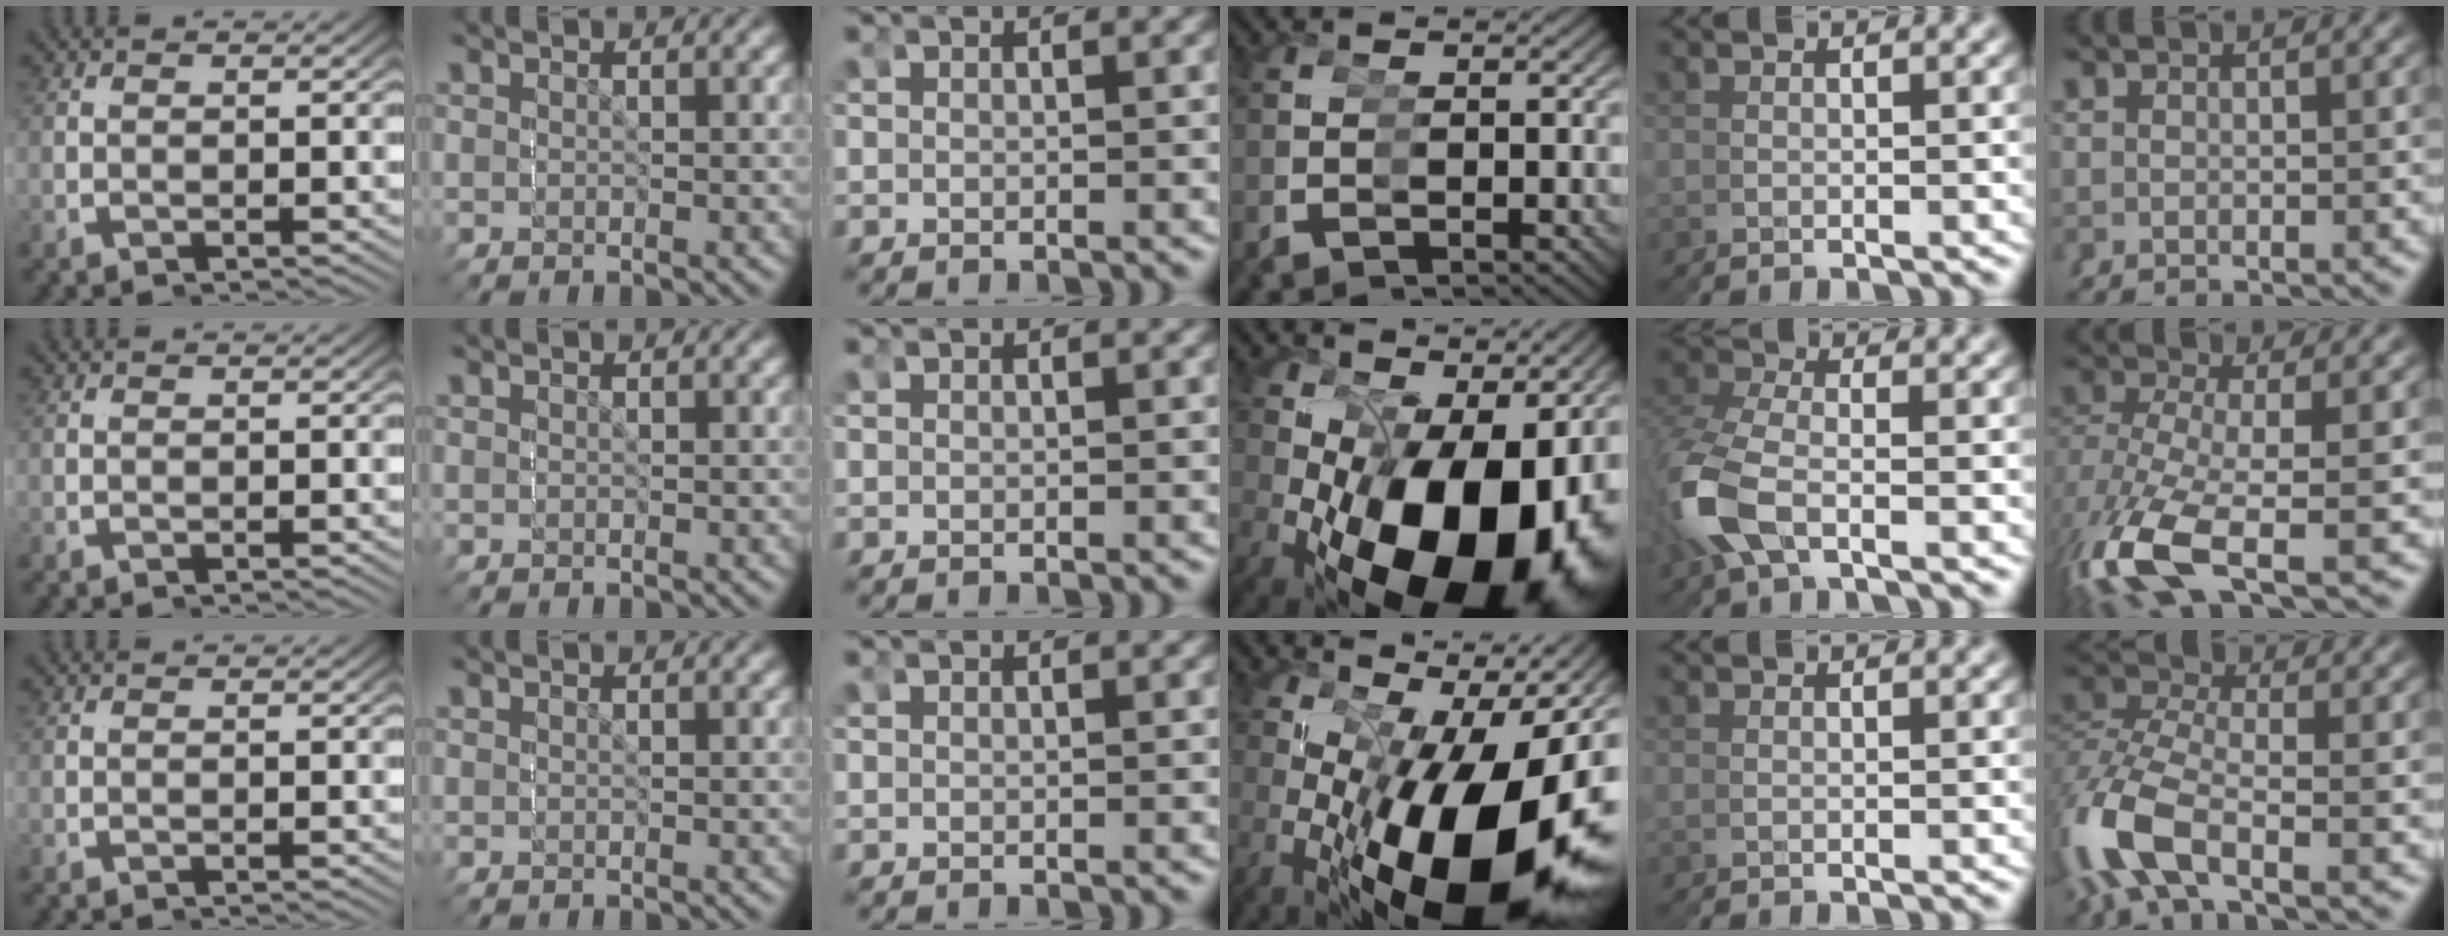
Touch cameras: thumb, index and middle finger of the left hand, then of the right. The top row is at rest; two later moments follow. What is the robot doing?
{"motion": "grasp_and_lifting", "object": "screwdriver"}